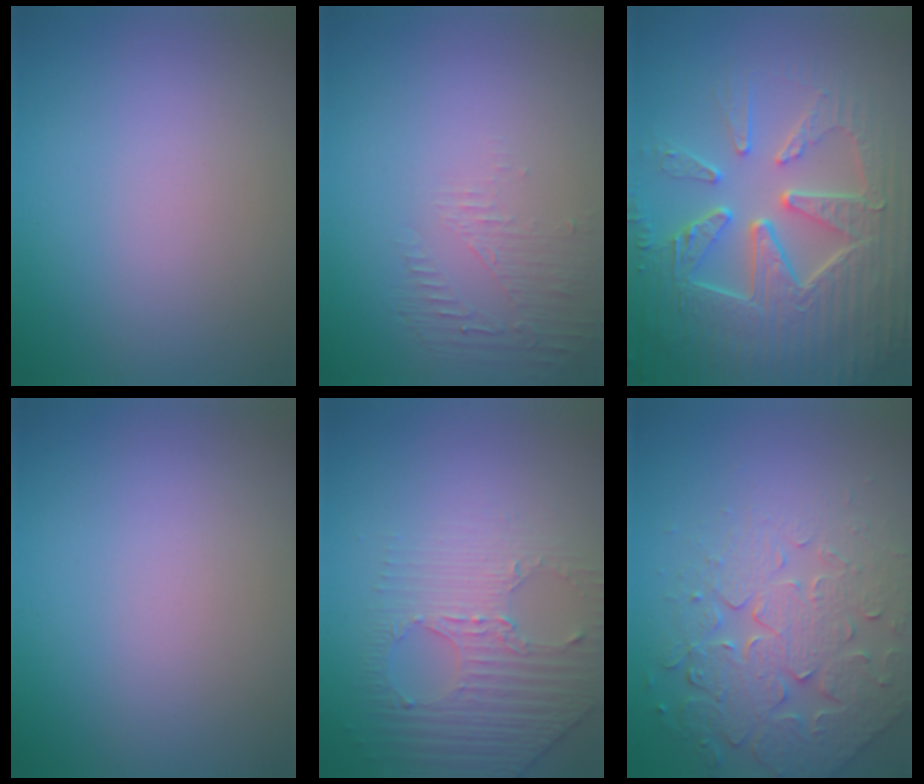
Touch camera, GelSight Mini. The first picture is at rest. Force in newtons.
{"total": 1.6, "press": 0.4, "slide": 1.6}
{"total": 8.9, "press": 6.5, "slide": 6.2}
{"total": 0.0}
{"total": 4.4, "press": 3.2, "slide": 3.0}
{"total": 5.1, "press": 4.8, "slide": 1.8}